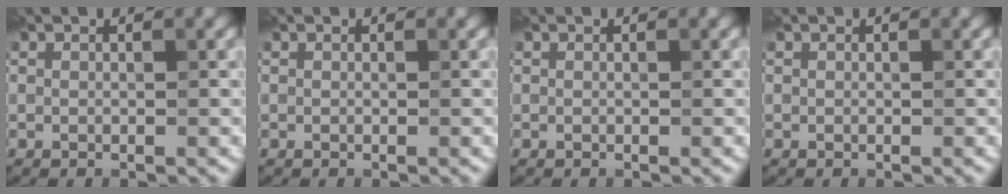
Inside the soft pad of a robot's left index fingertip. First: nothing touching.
{"total": 0.0}
{"total": 0.0}
{"total": 0.0}